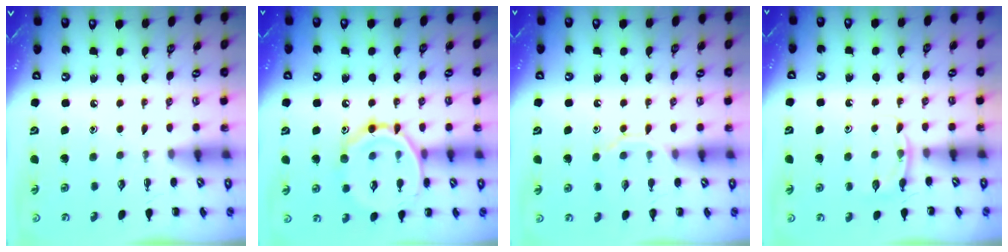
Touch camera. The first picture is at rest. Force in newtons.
{"total": 13.5, "press": 13.4, "slide": 0.7}
{"total": 8.3, "press": 8.2, "slide": 1.3}
{"total": 3.7, "press": 3.4, "slide": 1.3}